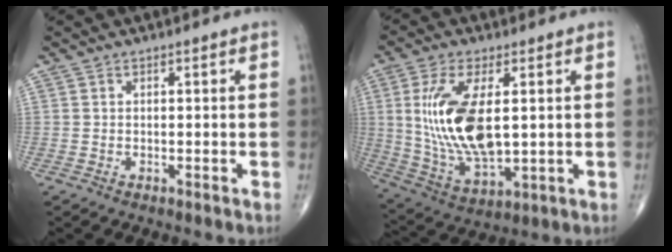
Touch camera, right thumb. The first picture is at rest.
{"total": 16.3, "force": [2.1, 7.4, 14.4], "torque": [-0.290, -0.019, 0.053]}